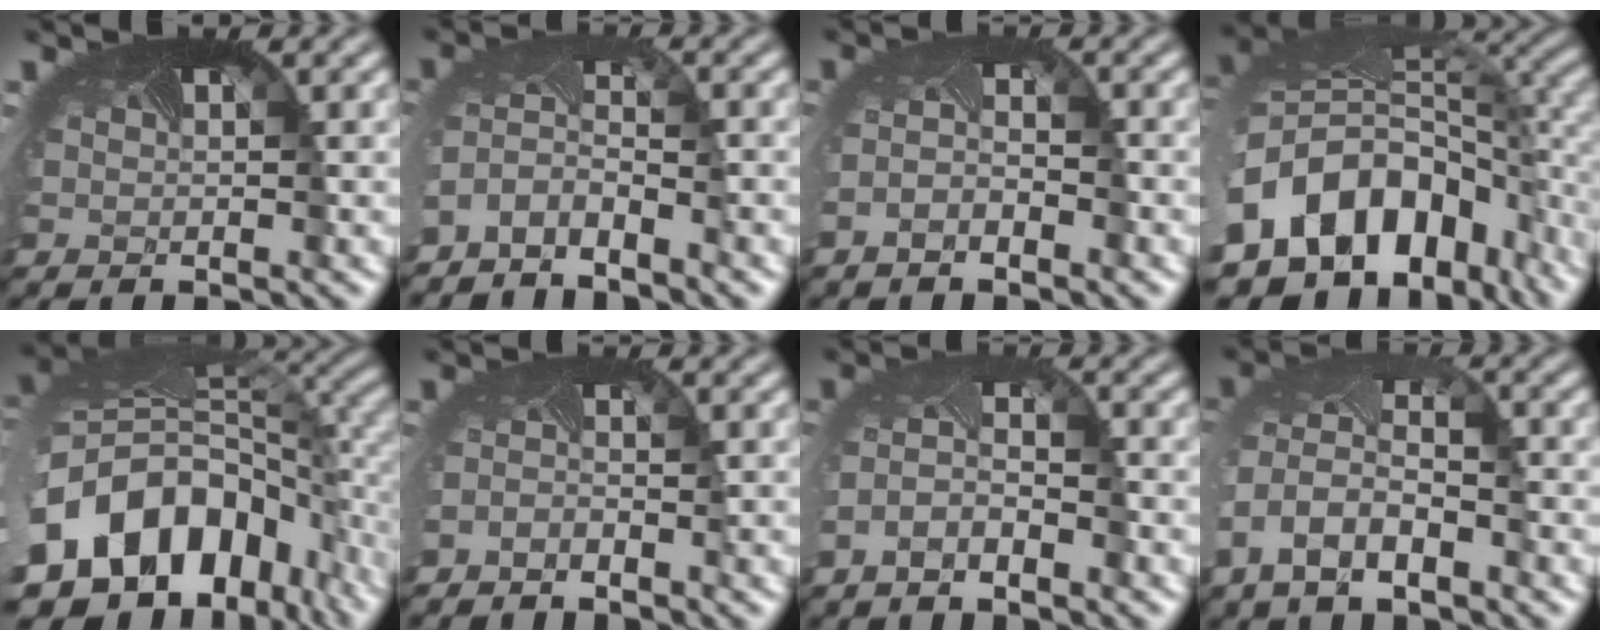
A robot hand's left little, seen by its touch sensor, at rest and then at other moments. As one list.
[{"total": 3.5, "force": [-3.2, 0.9, 1.2], "torque": [-0.036, -0.010, -0.068]}, {"total": 2.1, "force": [-1.5, 0.6, 1.3], "torque": [-0.028, -0.007, -0.026]}, {"total": 15.7, "force": [-6.1, 10.7, 9.7], "torque": [-0.209, -0.048, -0.081]}, {"total": 17.5, "force": [-6.3, 11.6, 11.5], "torque": [-0.242, -0.051, -0.081]}, {"total": 2.2, "force": [-2.2, 0.0, 0.1], "torque": [-0.015, -0.014, -0.045]}, {"total": 3.0, "force": [-2.1, 0.9, 1.9], "torque": [-0.044, -0.006, -0.043]}, {"total": 6.8, "force": [-3.3, 3.8, 4.5], "torque": [-0.098, -0.012, -0.058]}]